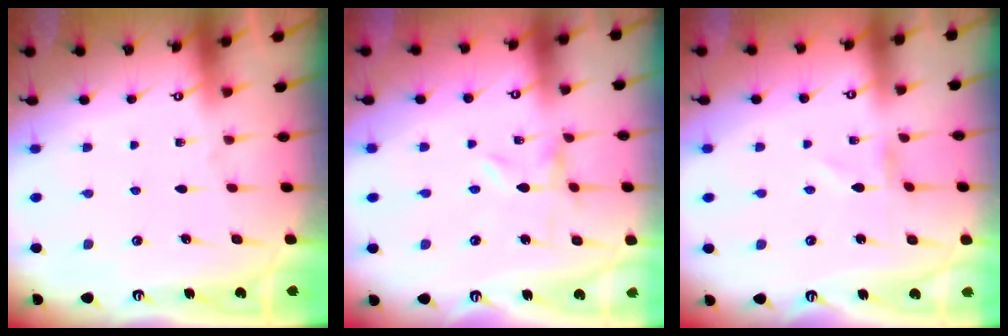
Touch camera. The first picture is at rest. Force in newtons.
{"total": 0.0}
{"total": 0.0}